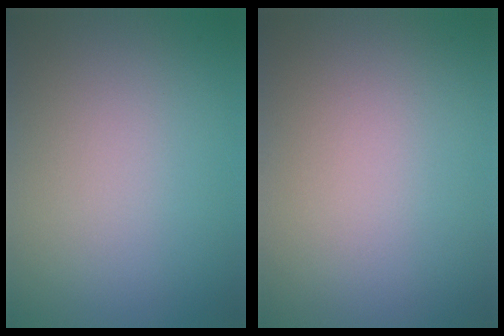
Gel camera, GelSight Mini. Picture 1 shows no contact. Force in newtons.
{"total": 0.0}